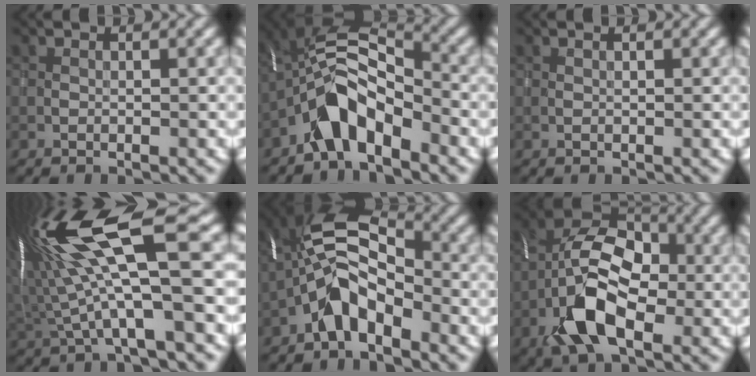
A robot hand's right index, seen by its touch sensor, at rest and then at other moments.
{"total": 6.1, "force": [-3.5, 2.6, 4.2], "torque": [-0.072, 0.011, -0.072]}
{"total": 0.0}
{"total": 14.1, "force": [2.7, 3.3, 13.5], "torque": [-0.258, 0.021, 0.053]}
{"total": 6.3, "force": [-2.7, 3.1, 4.7], "torque": [-0.096, 0.018, -0.060]}
{"total": 10.0, "force": [-3.1, 5.4, 7.8], "torque": [-0.151, 0.008, -0.071]}